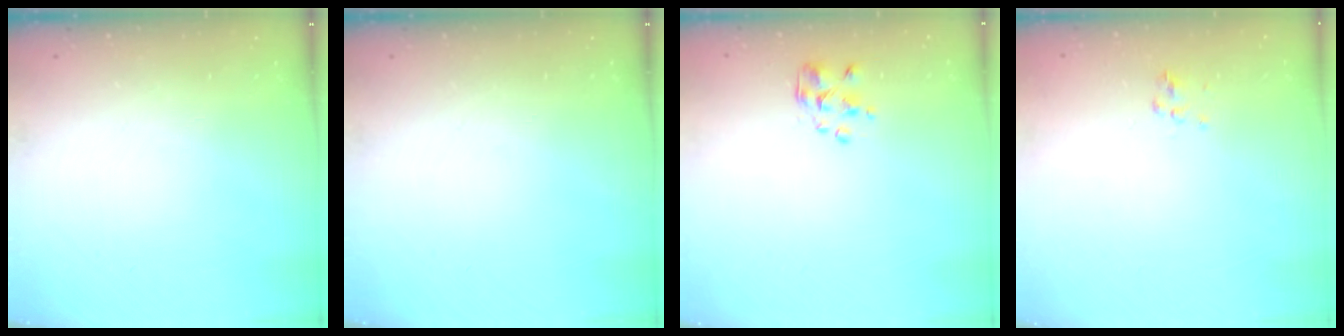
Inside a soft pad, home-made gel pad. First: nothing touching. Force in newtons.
{"total": 0.0}
{"total": 2.3, "press": 2.2, "slide": 0.7}
{"total": 3.4, "press": 3.1, "slide": 1.4}